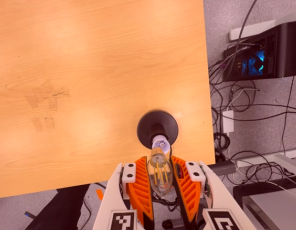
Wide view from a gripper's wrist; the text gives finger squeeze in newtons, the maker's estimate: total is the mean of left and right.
{"total": 9.3, "left": 8.3, "right": 10.2}